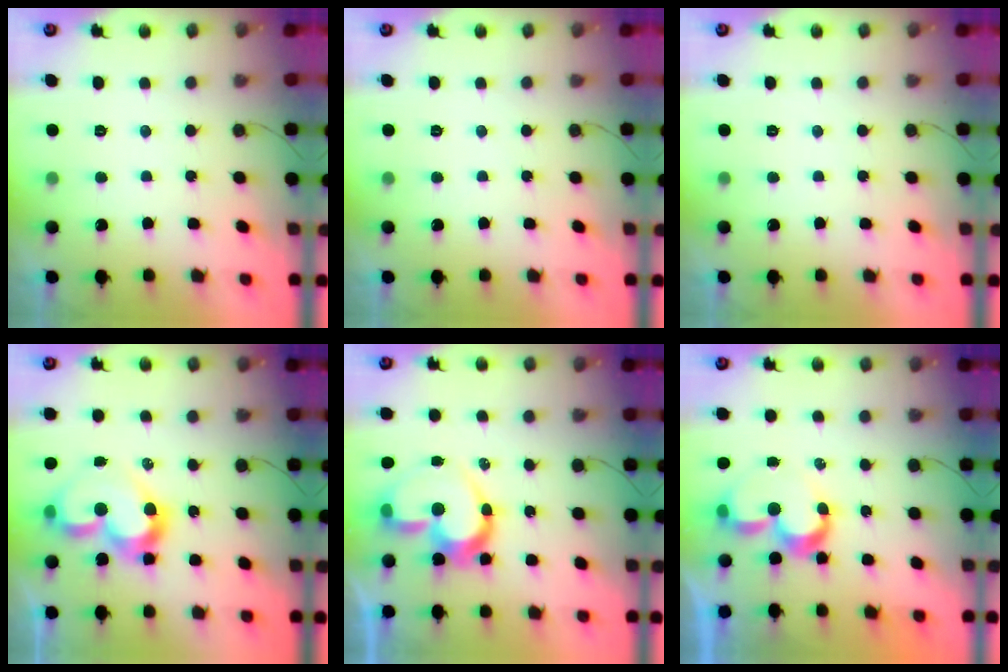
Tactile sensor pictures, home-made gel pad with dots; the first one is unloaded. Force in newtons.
{"total": 0.0}
{"total": 0.0}
{"total": 11.4, "press": 10.9, "slide": 3.2}
{"total": 15.2, "press": 15.2, "slide": 1.2}
{"total": 8.6, "press": 8.5, "slide": 0.8}